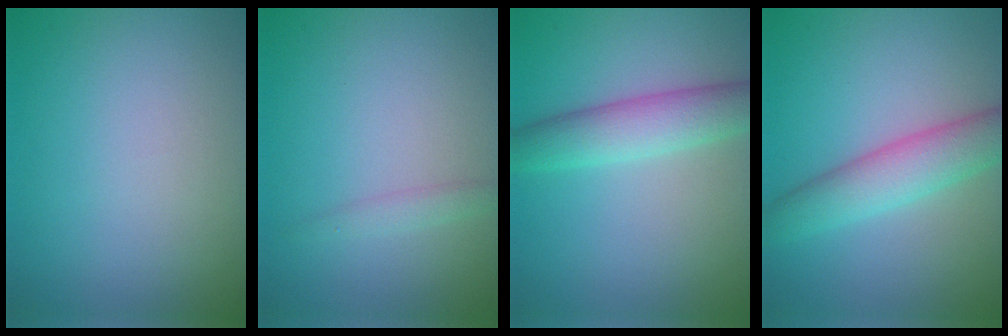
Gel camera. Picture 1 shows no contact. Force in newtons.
{"total": 1.0, "press": 1.0, "slide": 0.0}
{"total": 4.2, "press": 4.2, "slide": 0.4}
{"total": 4.5, "press": 4.5, "slide": 0.1}